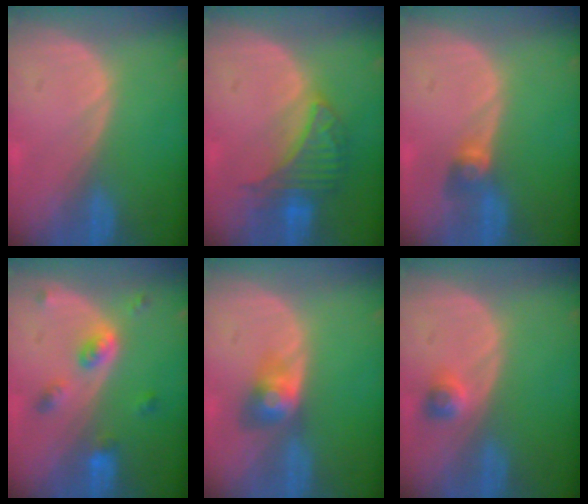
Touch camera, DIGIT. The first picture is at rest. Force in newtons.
{"total": 6.6, "press": 6.4, "slide": 1.6}
{"total": 2.7, "press": 2.6, "slide": 0.5}
{"total": 5.3, "press": 4.7, "slide": 2.5}
{"total": 3.5, "press": 3.5, "slide": 0.2}
{"total": 2.3, "press": 2.0, "slide": 1.1}